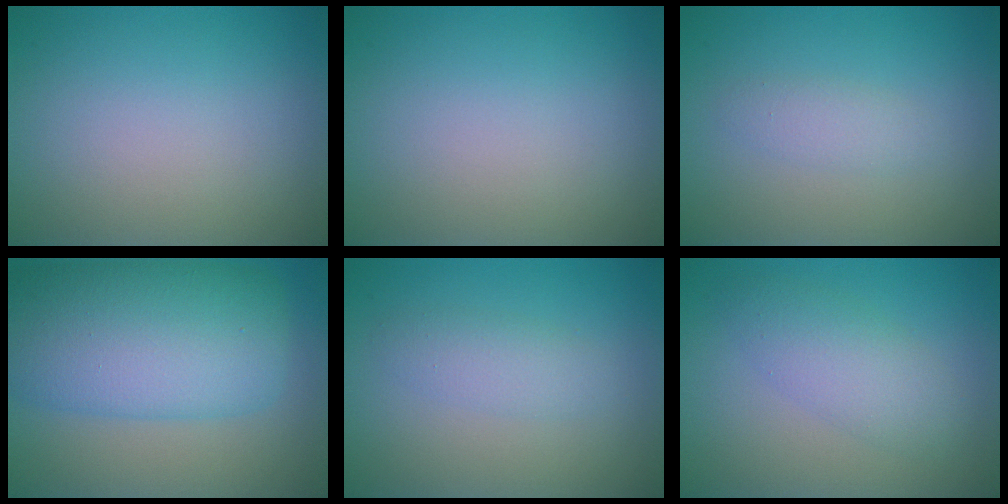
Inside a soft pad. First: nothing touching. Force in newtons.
{"total": 0.0}
{"total": 1.4, "press": 1.4, "slide": 0.0}
{"total": 11.1, "press": 11.1, "slide": 0.1}
{"total": 1.9, "press": 1.9, "slide": 0.1}
{"total": 2.3, "press": 2.3, "slide": 0.2}